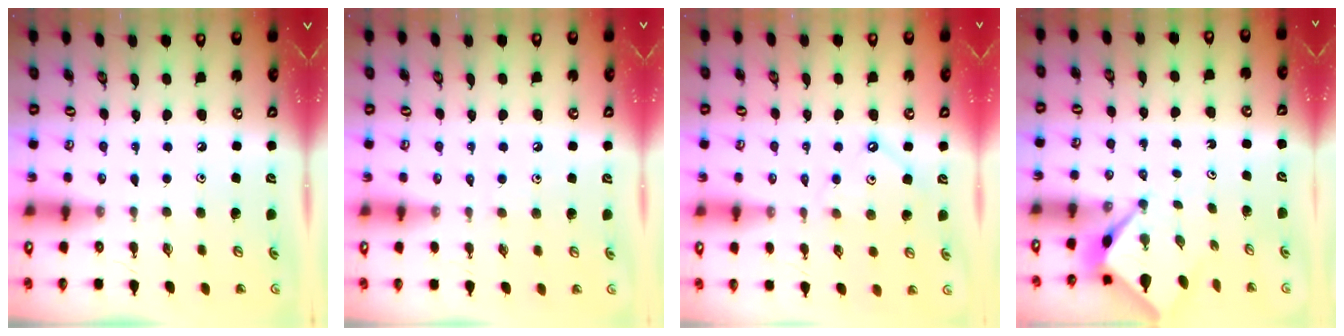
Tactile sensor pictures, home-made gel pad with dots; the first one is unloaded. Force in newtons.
{"total": 2.4, "press": 2.4, "slide": 0.5}
{"total": 4.1, "press": 4.1, "slide": 0.6}
{"total": 2.6, "press": 2.6, "slide": 0.2}